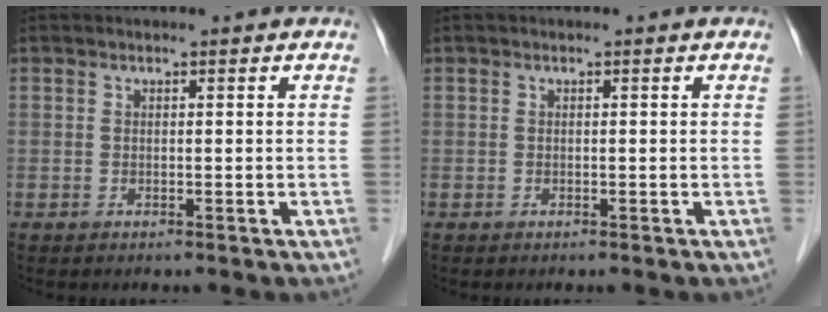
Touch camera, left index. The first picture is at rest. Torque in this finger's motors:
{"motor_torque": [-0.12, 0.11, 0.00, 0.00]}